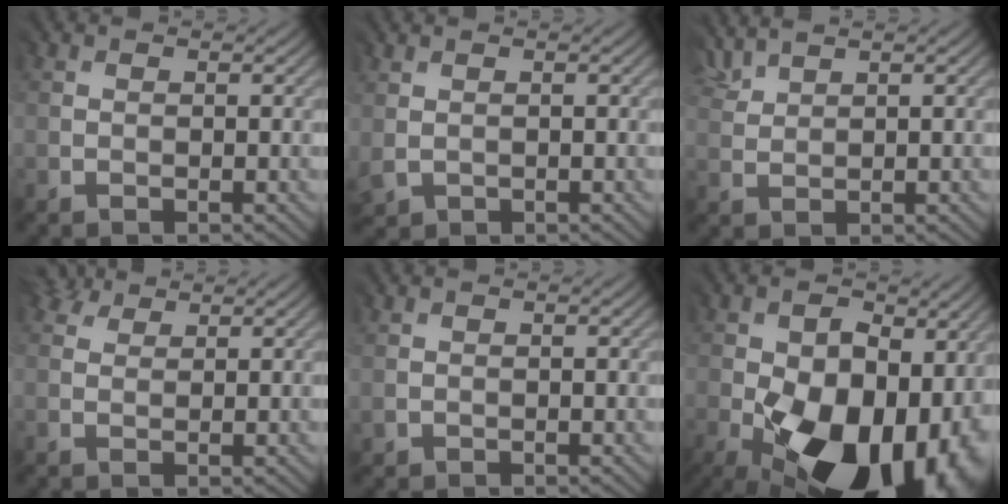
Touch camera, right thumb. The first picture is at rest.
{"total": 1.7, "force": [0.9, 1.3, 0.6], "torque": [-0.026, 0.003, 0.022]}
{"total": 3.1, "force": [3.0, 0.7, 0.6], "torque": [-0.027, 0.012, 0.066]}
{"total": 3.0, "force": [2.7, 1.3, 0.5], "torque": [-0.016, 0.009, 0.049]}
{"total": 0.9, "force": [0.5, 0.7, 0.1], "torque": [-0.002, 0.003, 0.011]}
{"total": 20.4, "force": [-5.9, 13.6, 14.1], "torque": [-0.203, -0.045, -0.064]}